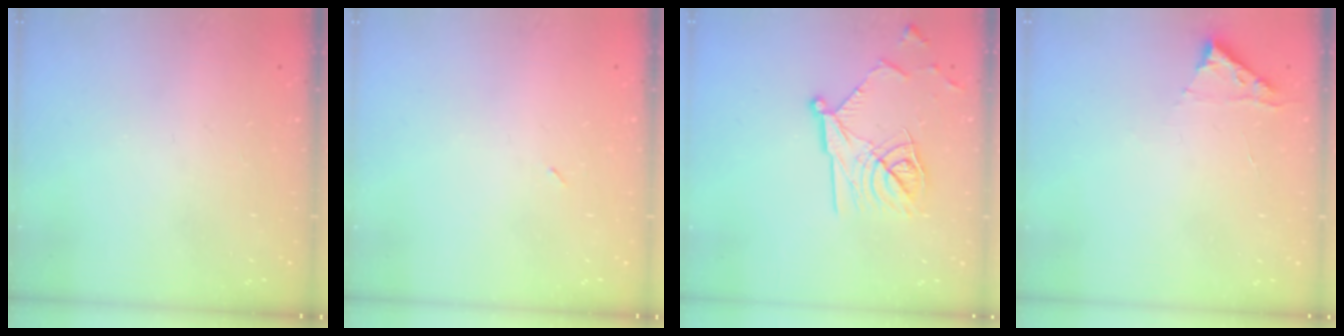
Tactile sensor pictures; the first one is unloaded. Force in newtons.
{"total": 2.1, "press": 1.9, "slide": 1.0}
{"total": 16.1, "press": 16.1, "slide": 0.6}
{"total": 2.8, "press": 2.8, "slide": 0.3}